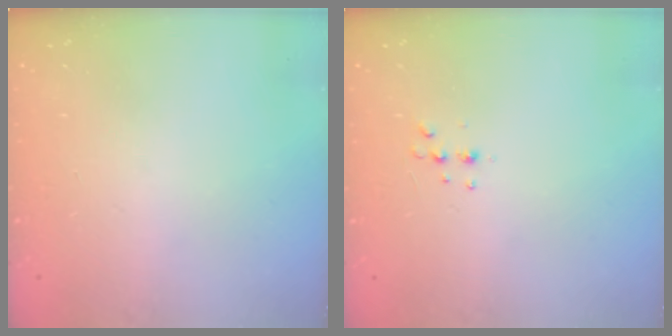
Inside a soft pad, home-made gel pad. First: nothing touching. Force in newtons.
{"total": 4.1, "press": 3.9, "slide": 1.3}